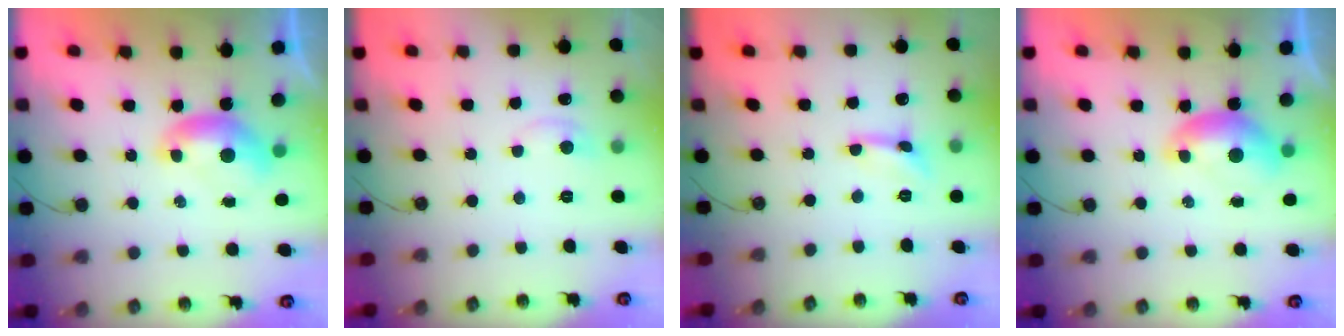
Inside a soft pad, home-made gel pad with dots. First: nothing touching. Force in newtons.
{"total": 0.7, "press": 0.3, "slide": 0.7}
{"total": 1.6, "press": 1.5, "slide": 0.4}
{"total": 0.0}